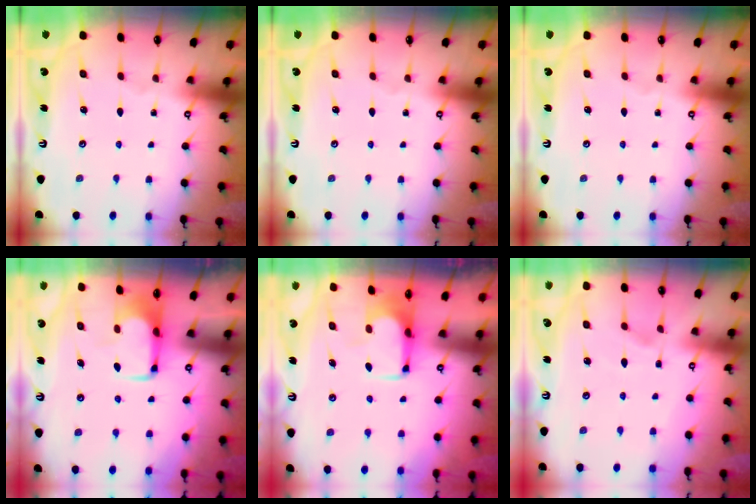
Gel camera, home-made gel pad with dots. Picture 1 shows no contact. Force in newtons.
{"total": 0.0}
{"total": 0.0}
{"total": 2.0, "press": 2.0, "slide": 0.4}
{"total": 0.9, "press": 0.3, "slide": 0.8}
{"total": 2.8, "press": 2.6, "slide": 1.2}